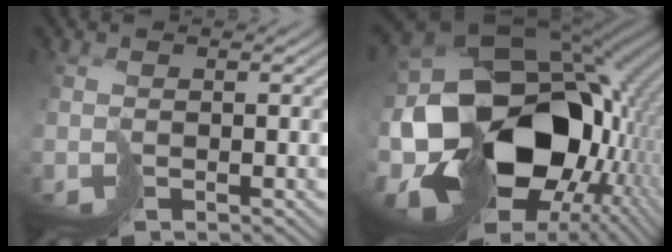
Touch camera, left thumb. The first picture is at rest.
{"total": 21.0, "force": [-2.7, 14.4, 15.0], "torque": [-0.335, -0.028, -0.008]}